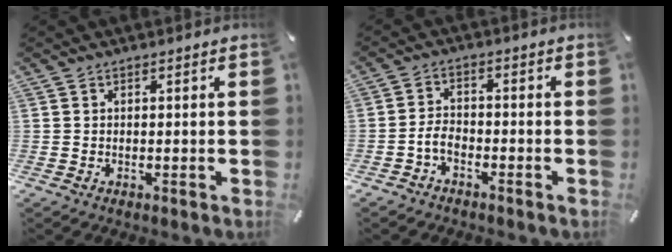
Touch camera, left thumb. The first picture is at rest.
{"total": 4.2, "force": [-2.2, 2.6, 2.3], "torque": [-0.060, 0.008, -0.047]}